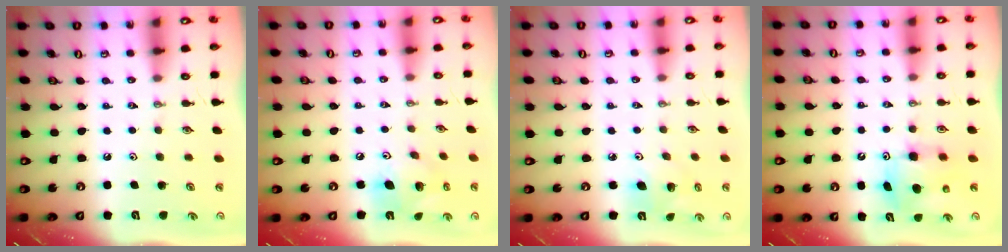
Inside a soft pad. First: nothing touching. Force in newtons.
{"total": 13.0, "press": 12.8, "slide": 2.2}
{"total": 6.5, "press": 6.3, "slide": 1.5}
{"total": 7.7, "press": 7.7, "slide": 0.3}